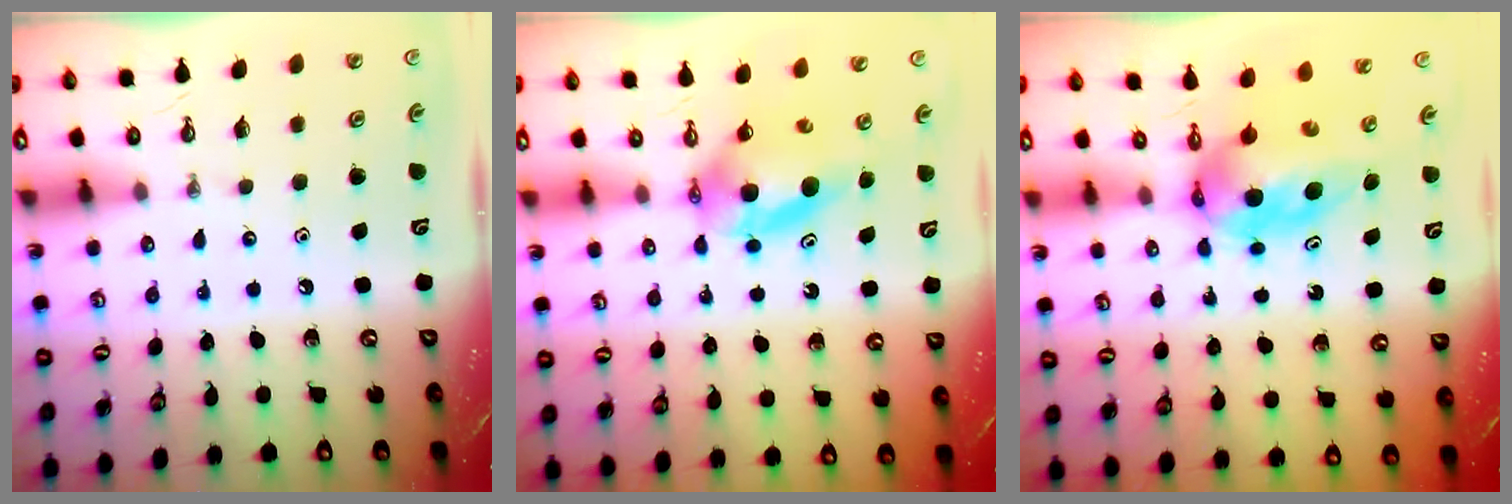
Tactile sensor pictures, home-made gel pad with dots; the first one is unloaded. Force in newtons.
{"total": 6.0, "press": 5.9, "slide": 1.0}
{"total": 5.7, "press": 5.5, "slide": 1.5}